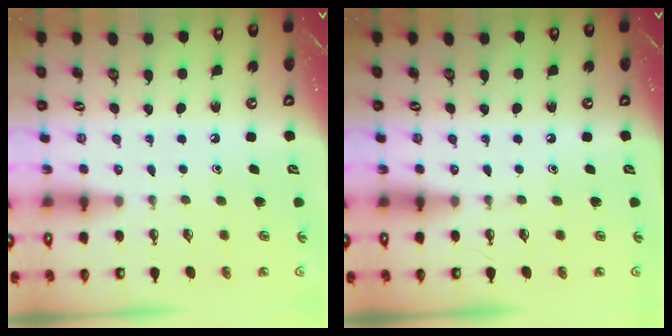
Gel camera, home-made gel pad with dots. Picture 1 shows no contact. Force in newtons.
{"total": 0.0}